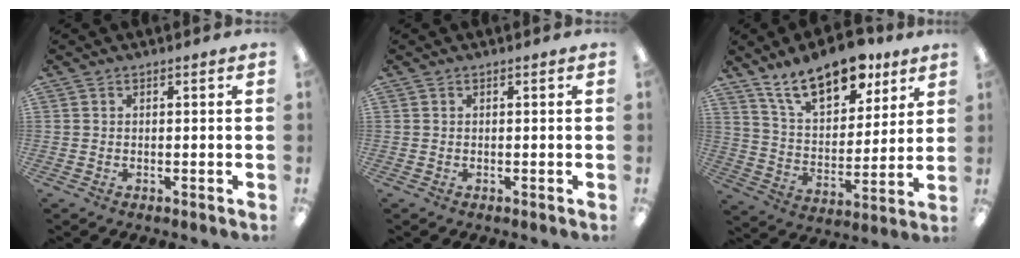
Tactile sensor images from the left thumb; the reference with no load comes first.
{"total": 0.0}
{"total": 18.4, "force": [12.8, 8.3, 10.2], "torque": [-0.164, -0.063, 0.221]}